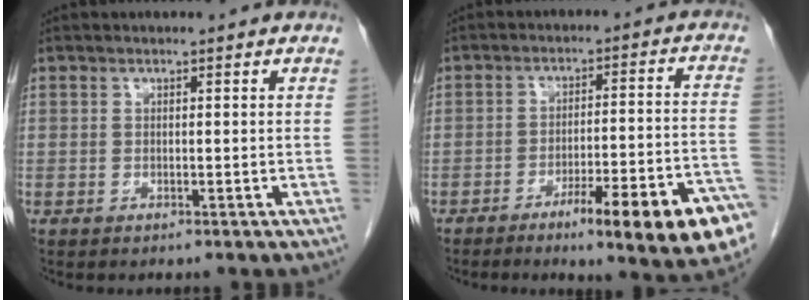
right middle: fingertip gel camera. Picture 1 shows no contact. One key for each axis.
{"total": 15.5, "fx": -8.7, "fy": 1.3, "fz": 12.8, "tx": -0.121, "ty": 0.007, "tz": -0.112}